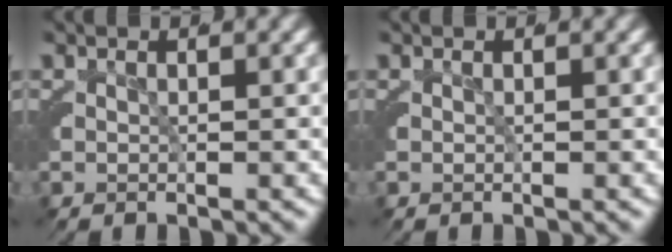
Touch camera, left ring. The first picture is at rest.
{"total": 0.0}